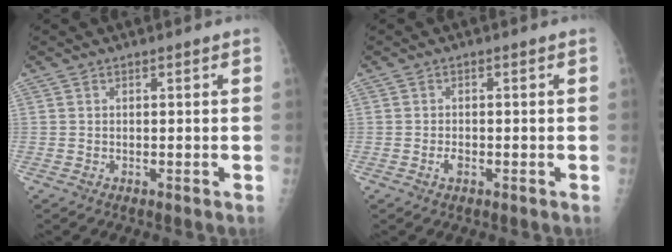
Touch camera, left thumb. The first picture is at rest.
{"total": 1.6, "force": [-0.7, 0.9, 1.2], "torque": [-0.021, 0.002, -0.013]}